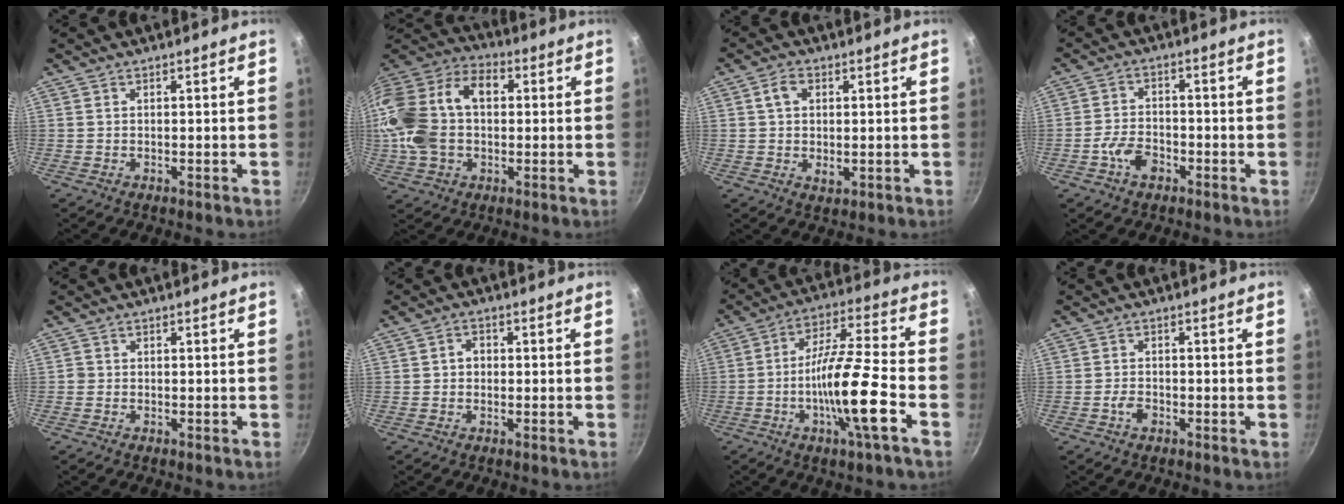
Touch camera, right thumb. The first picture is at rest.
{"total": 23.5, "force": [1.6, 16.5, 16.7], "torque": [-0.341, 0.053, 0.016]}
{"total": 5.0, "force": [1.2, 3.4, 3.5], "torque": [-0.055, -0.004, 0.018]}
{"total": 5.5, "force": [-2.7, 3.4, 3.4], "torque": [-0.058, 0.024, -0.054]}
{"total": 0.8, "force": [-0.2, 0.8, 0.1], "torque": [-0.002, 0.002, -0.007]}
{"total": 2.6, "force": [0.0, 2.2, 1.4], "torque": [-0.008, 0.008, -0.002]}
{"total": 14.8, "force": [-5.0, 1.7, 13.9], "torque": [-0.239, 0.033, -0.099]}
{"total": 2.4, "force": [-1.2, 1.4, 1.5], "torque": [-0.029, 0.011, -0.025]}